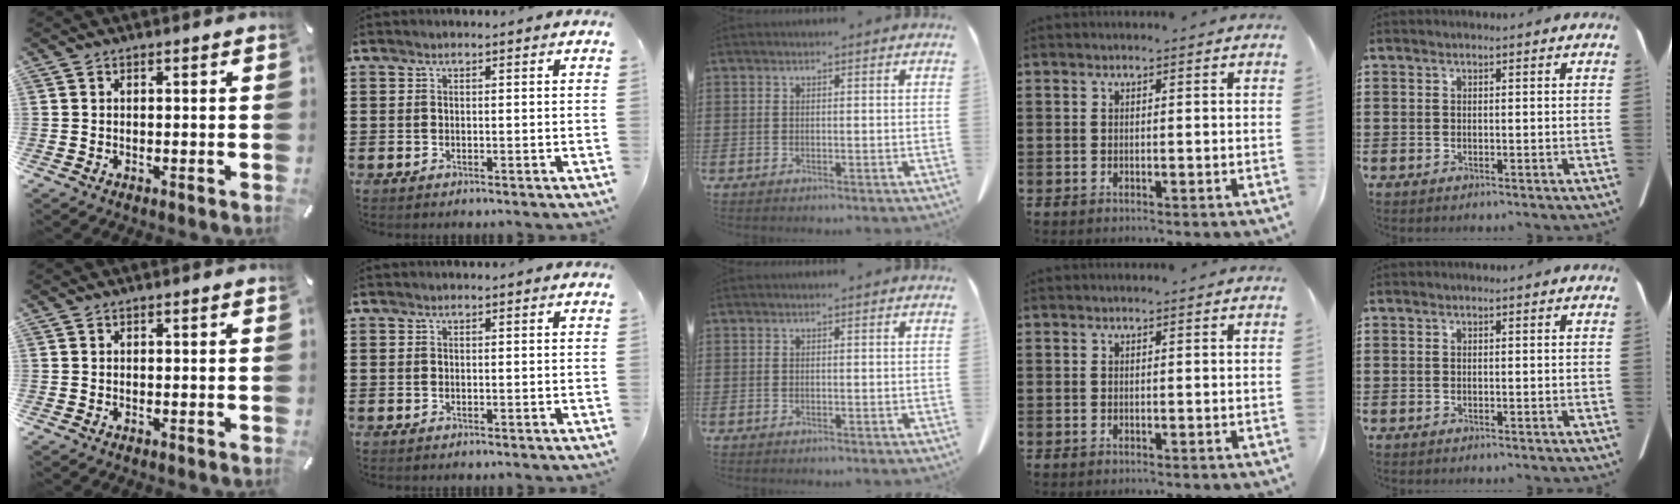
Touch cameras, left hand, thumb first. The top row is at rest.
{}